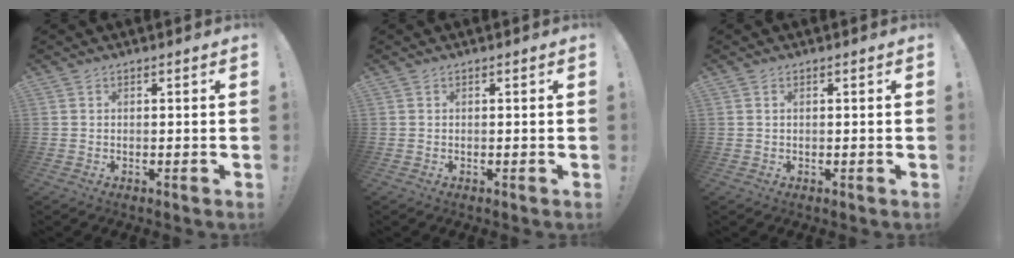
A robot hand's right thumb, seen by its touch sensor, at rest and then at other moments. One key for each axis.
{"total": 0.0}
{"total": 0.7, "fx": 0.3, "fy": 0.3, "fz": 0.5, "tx": -0.017, "ty": 0.004, "tz": 0.006}